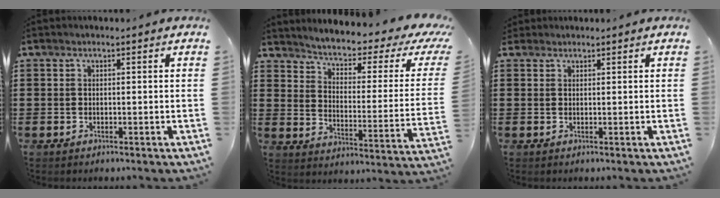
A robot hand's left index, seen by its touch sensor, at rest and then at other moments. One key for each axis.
{"total": 3.3, "fx": 2.3, "fy": 0.4, "fz": 2.3, "tx": -0.060, "ty": -0.028, "tz": 0.026}
{"total": 0.9, "fx": 0.8, "fy": 0.5, "fz": 0.0, "tx": -0.004, "ty": 0.003, "tz": 0.016}